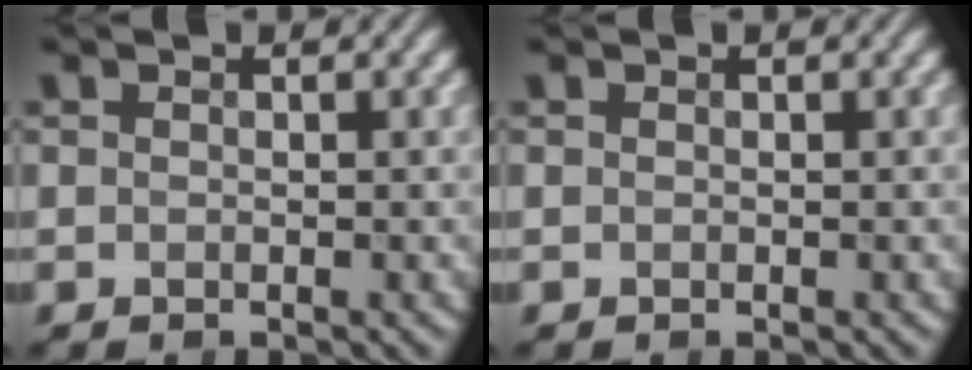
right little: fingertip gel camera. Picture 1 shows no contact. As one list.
[{"total": 0.0}]